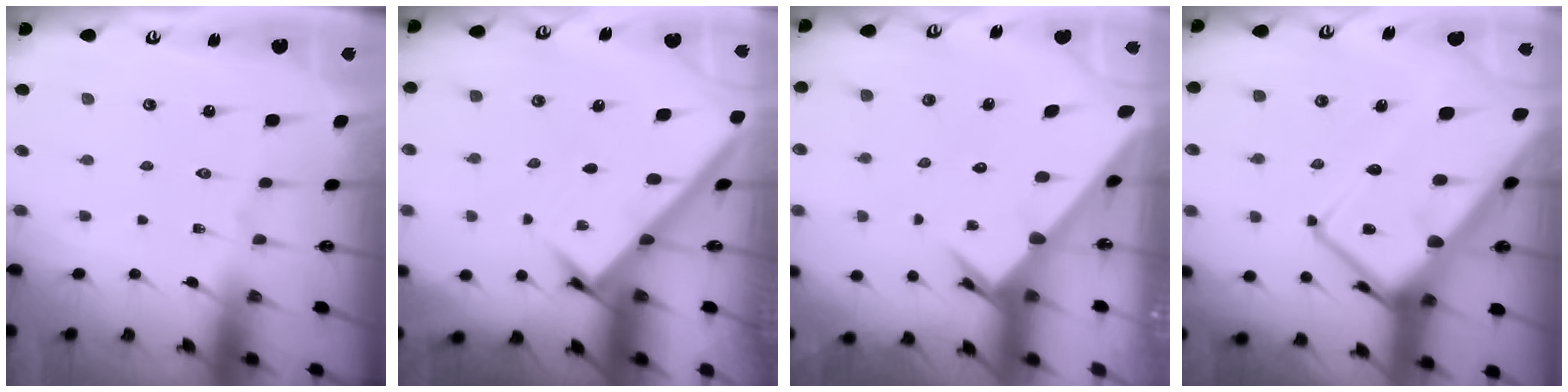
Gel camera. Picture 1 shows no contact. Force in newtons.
{"total": 2.9, "press": 2.9, "slide": 0.4}
{"total": 2.4, "press": 2.4, "slide": 0.2}
{"total": 18.0, "press": 17.9, "slide": 1.6}